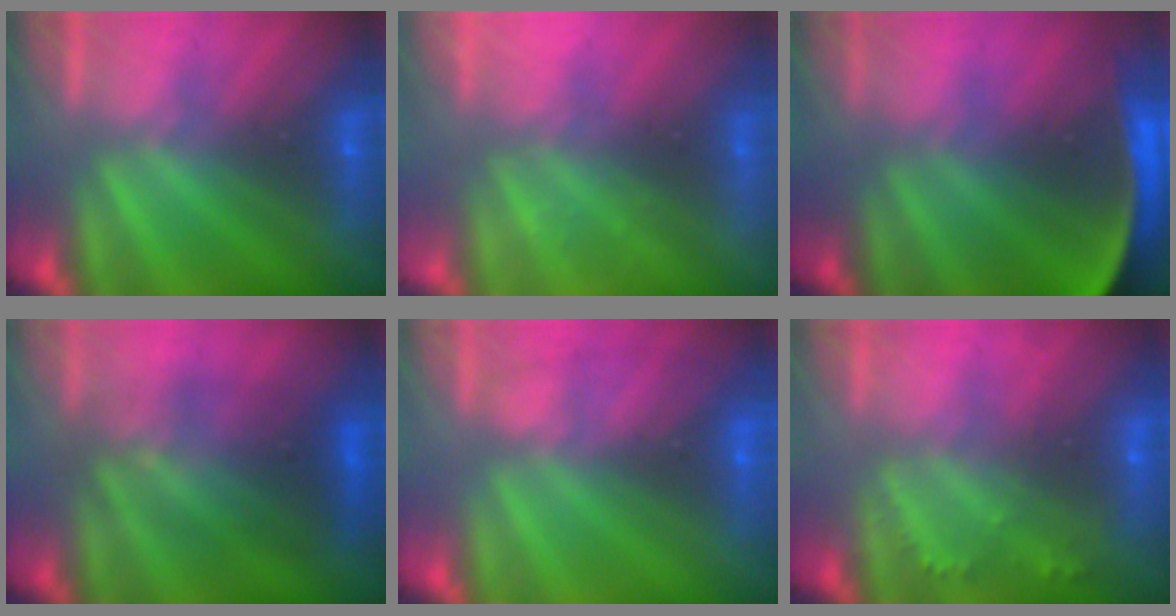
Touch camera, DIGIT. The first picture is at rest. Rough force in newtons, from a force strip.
{"total": 2.2}
{"total": 9.1}
{"total": 3.6}
{"total": 1.8}
{"total": 2.2}